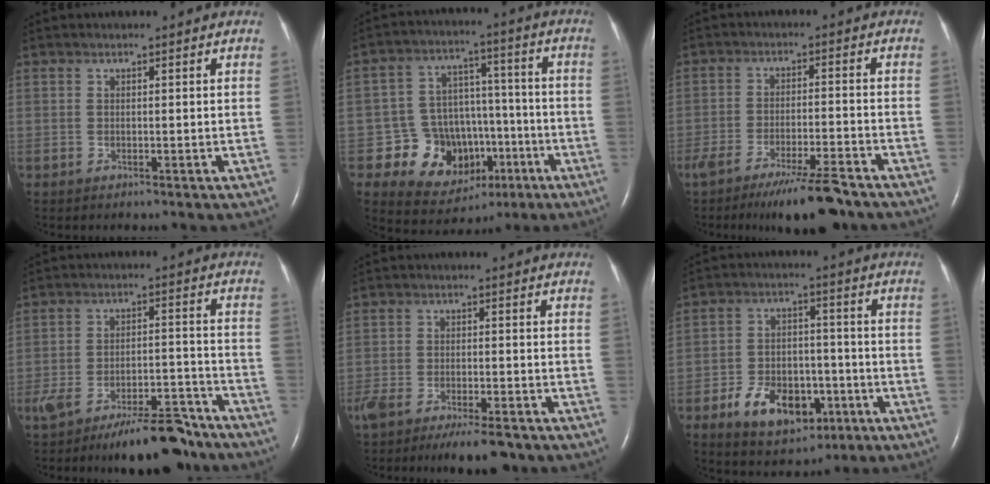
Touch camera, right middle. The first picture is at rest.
{"total": 11.3, "force": [-3.9, 10.1, 3.4], "torque": [-0.045, 0.049, -0.043]}
{"total": 10.7, "force": [-8.5, 1.0, 6.4], "torque": [-0.101, -0.022, -0.135]}
{"total": 13.5, "force": [-10.9, 3.8, 6.9], "torque": [-0.104, 0.027, -0.171]}
{"total": 10.5, "force": [-8.0, 2.9, 6.1], "torque": [-0.106, -0.012, -0.128]}
{"total": 11.4, "force": [-5.2, 6.9, 7.4], "torque": [-0.134, 0.010, -0.076]}